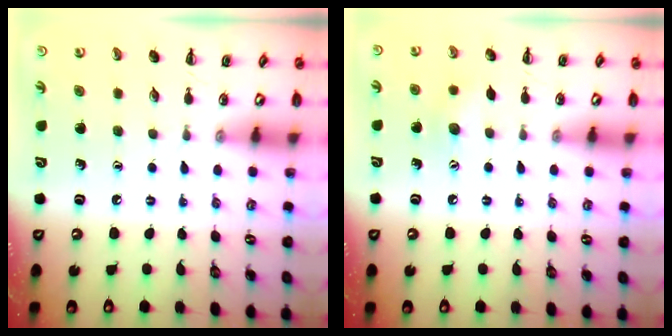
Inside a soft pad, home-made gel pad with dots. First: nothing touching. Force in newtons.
{"total": 6.6, "press": 6.4, "slide": 1.6}